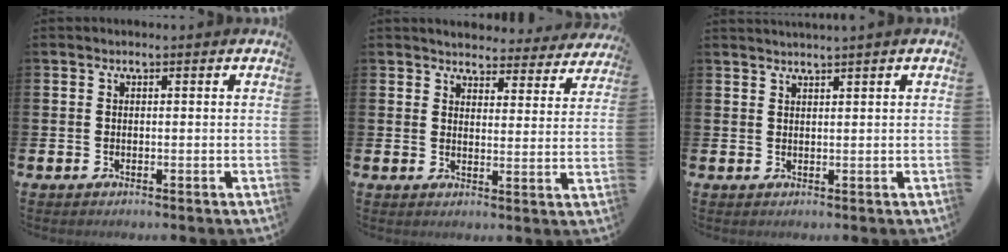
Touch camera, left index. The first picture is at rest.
{"total": 3.9, "force": [3.8, 0.9, -0.1], "torque": [-0.004, -0.033, 0.063]}
{"total": 1.2, "force": [1.1, -0.4, 0.2], "torque": [-0.001, -0.003, 0.021]}